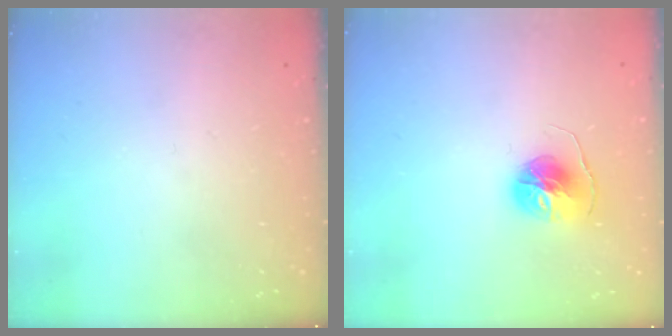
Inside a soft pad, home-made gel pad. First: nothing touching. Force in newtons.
{"total": 7.7, "press": 7.6, "slide": 0.6}